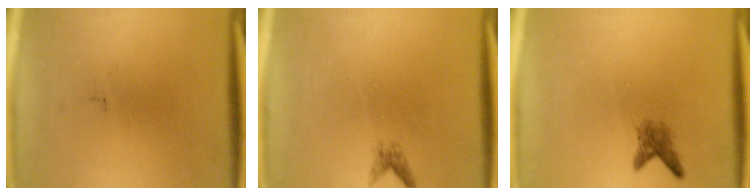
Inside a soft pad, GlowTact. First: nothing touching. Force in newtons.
{"total": 1.1}
{"total": 2.1}